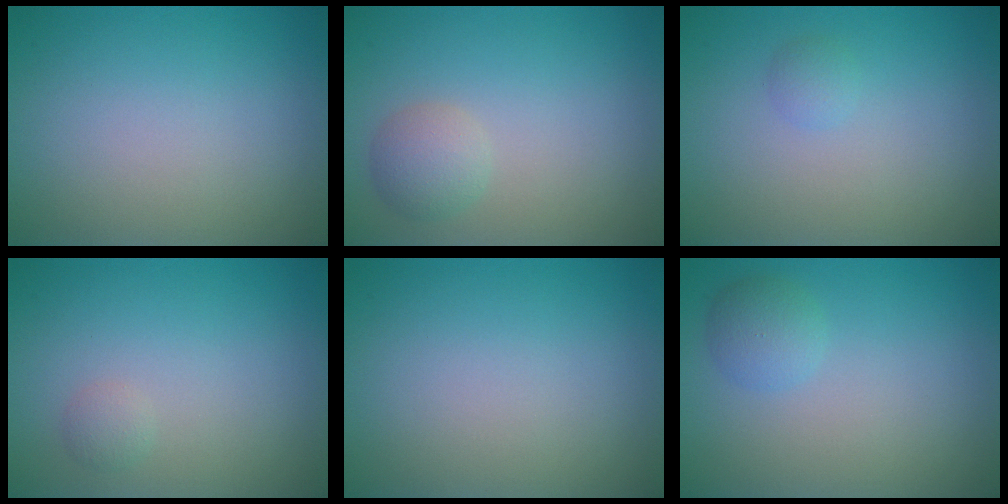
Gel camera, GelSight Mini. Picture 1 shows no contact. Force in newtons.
{"total": 2.1, "press": 2.1, "slide": 0.1}
{"total": 0.9, "press": 0.8, "slide": 0.0}
{"total": 0.8, "press": 0.8, "slide": 0.1}
{"total": 0.0}
{"total": 1.8, "press": 1.8, "slide": 0.1}